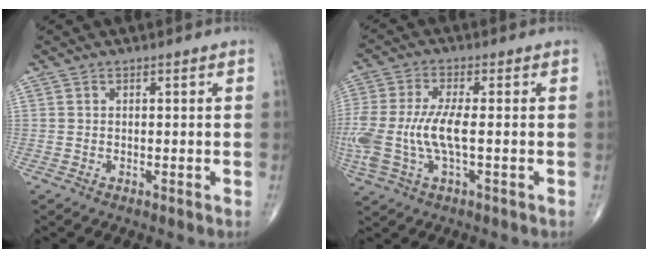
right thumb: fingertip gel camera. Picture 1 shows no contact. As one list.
[{"total": 11.7, "force": [-1.2, 4.1, 10.9], "torque": [-0.273, 0.004, -0.022]}]